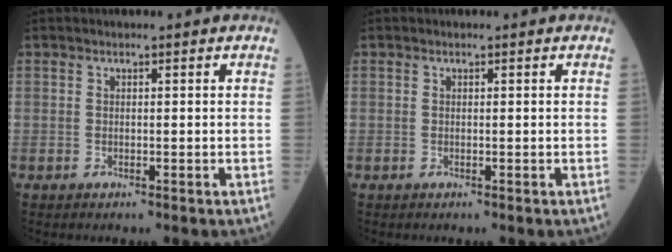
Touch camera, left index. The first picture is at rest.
{"total": 0.0}